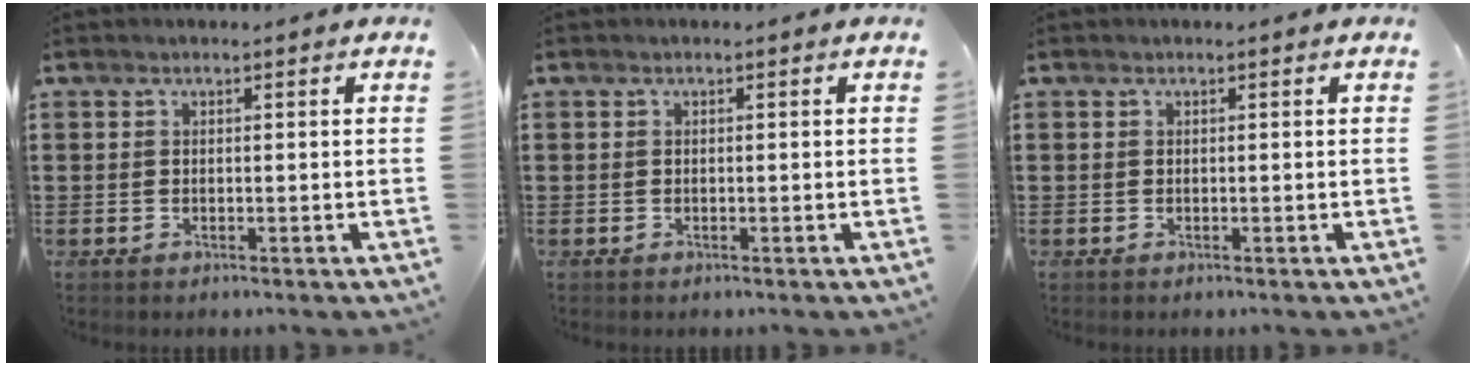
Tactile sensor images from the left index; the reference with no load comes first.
{"total": 0.0}
{"total": 0.0}